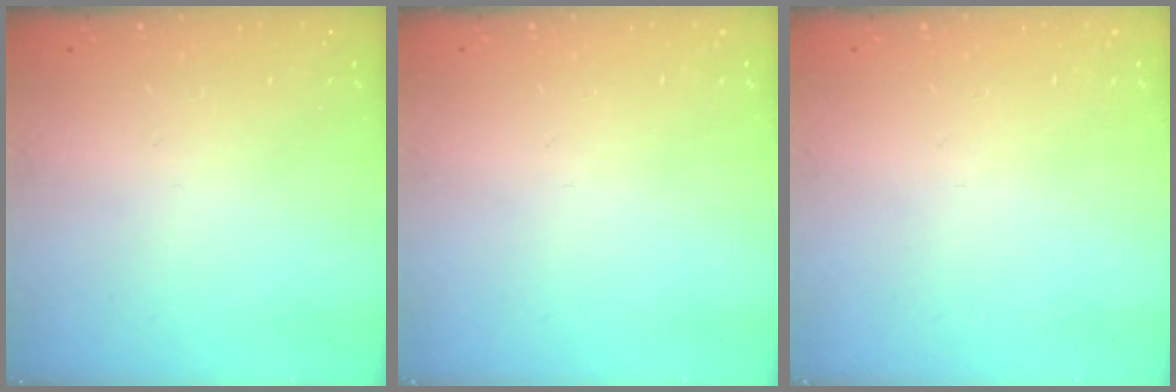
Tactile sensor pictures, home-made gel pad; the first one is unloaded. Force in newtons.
{"total": 0.0}
{"total": 0.0}